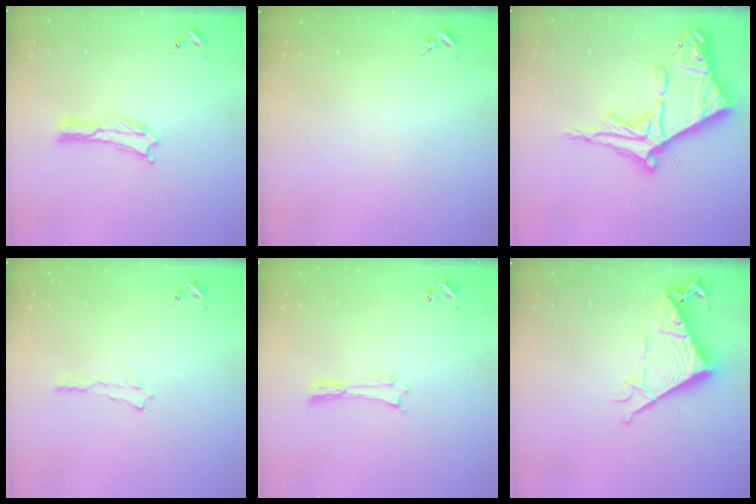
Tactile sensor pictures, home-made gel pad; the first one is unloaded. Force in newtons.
{"total": 0.0}
{"total": 10.2, "press": 10.2, "slide": 1.1}
{"total": 0.0}
{"total": 0.0}
{"total": 9.6, "press": 9.6, "slide": 0.9}